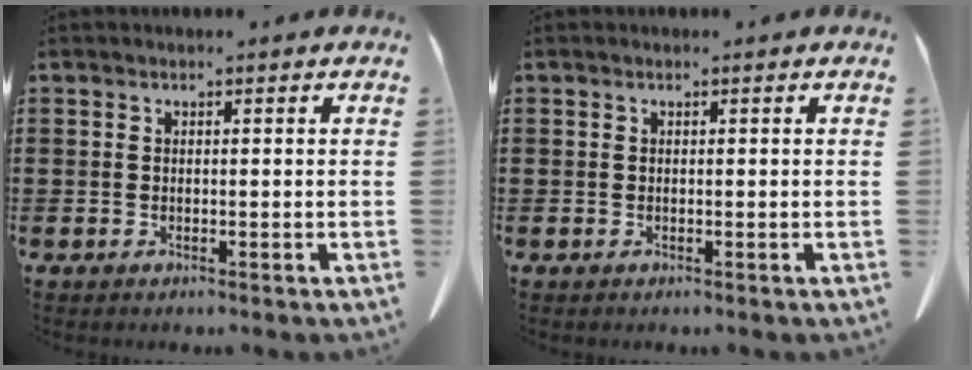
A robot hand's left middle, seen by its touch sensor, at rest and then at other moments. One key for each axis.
{"total": 0.0}